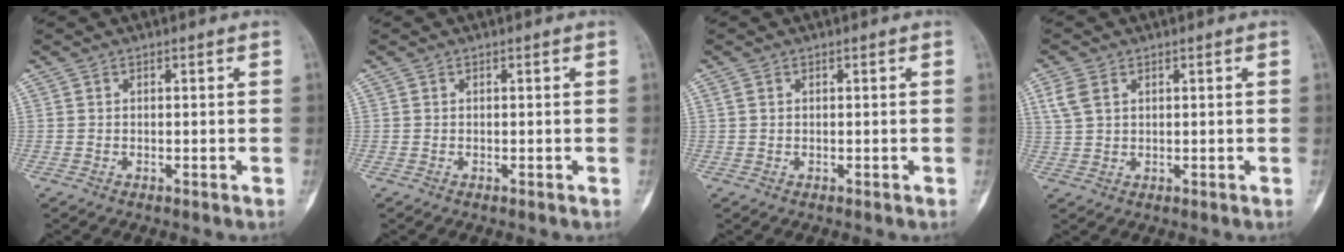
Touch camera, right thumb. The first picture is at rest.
{"total": 0.0}
{"total": 0.8, "force": [0.4, 0.5, 0.5], "torque": [-0.011, 0.008, 0.009]}
{"total": 4.2, "force": [1.8, 2.7, 2.6], "torque": [-0.059, 0.004, 0.044]}